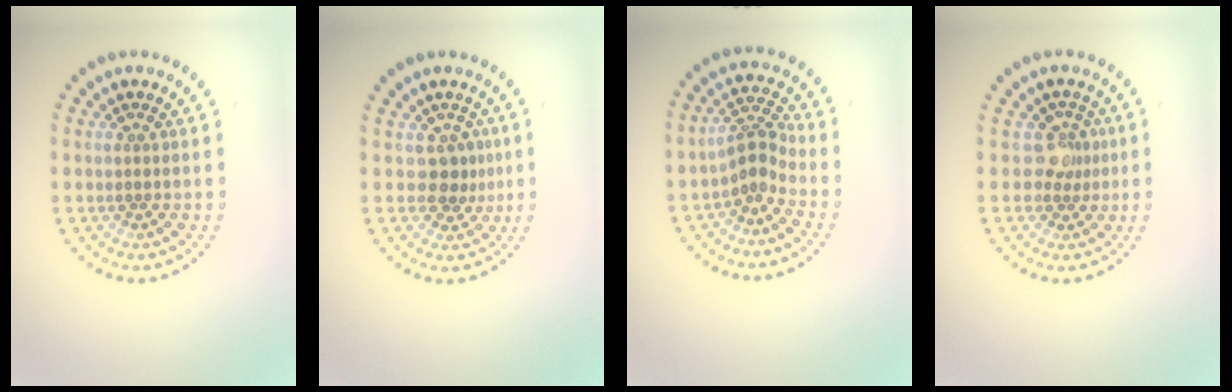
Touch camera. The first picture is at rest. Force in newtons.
{"total": 2.2, "press": 1.6, "slide": 1.5}
{"total": 2.5, "press": 1.8, "slide": 1.7}
{"total": 2.1, "press": 1.5, "slide": 1.4}